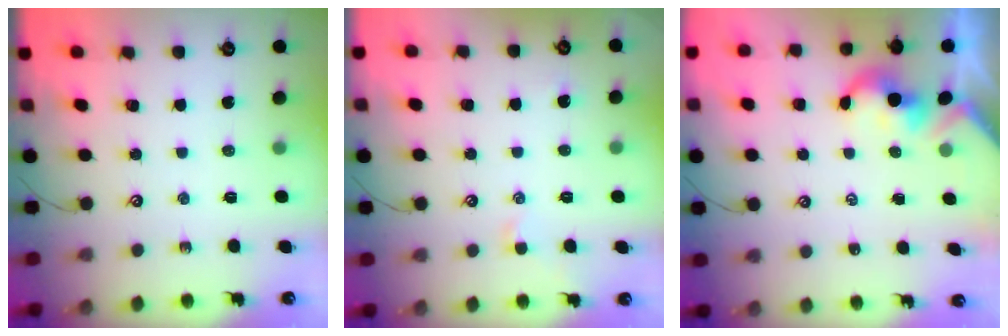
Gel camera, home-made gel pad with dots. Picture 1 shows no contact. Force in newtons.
{"total": 0.5, "press": 0.3, "slide": 0.4}
{"total": 1.9, "press": 1.9, "slide": 0.2}